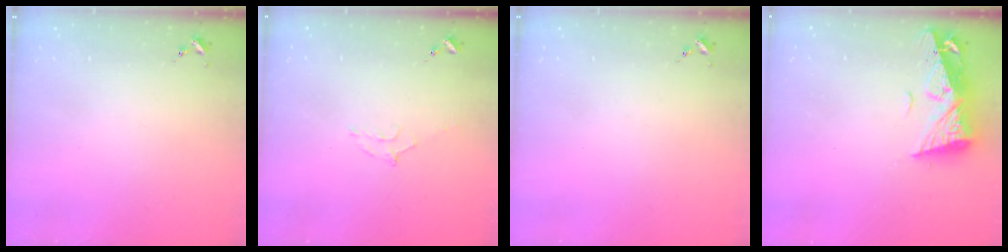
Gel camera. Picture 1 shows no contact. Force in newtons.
{"total": 6.2, "press": 6.1, "slide": 1.1}
{"total": 0.0}
{"total": 11.0, "press": 10.9, "slide": 1.3}